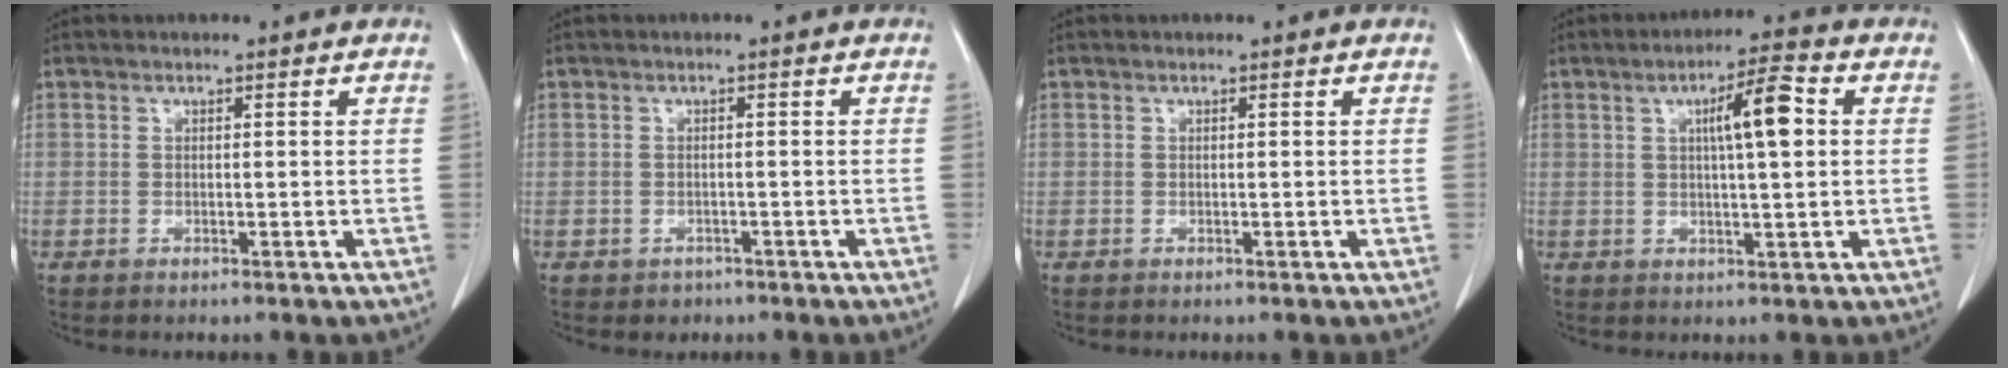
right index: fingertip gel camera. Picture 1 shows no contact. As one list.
[{"total": 1.6, "force": [-0.9, 1.3, 0.1], "torque": [-0.003, 0.004, -0.010]}, {"total": 0.0}, {"total": 7.5, "force": [1.7, 0.9, 7.2], "torque": [-0.118, 0.012, 0.025]}]